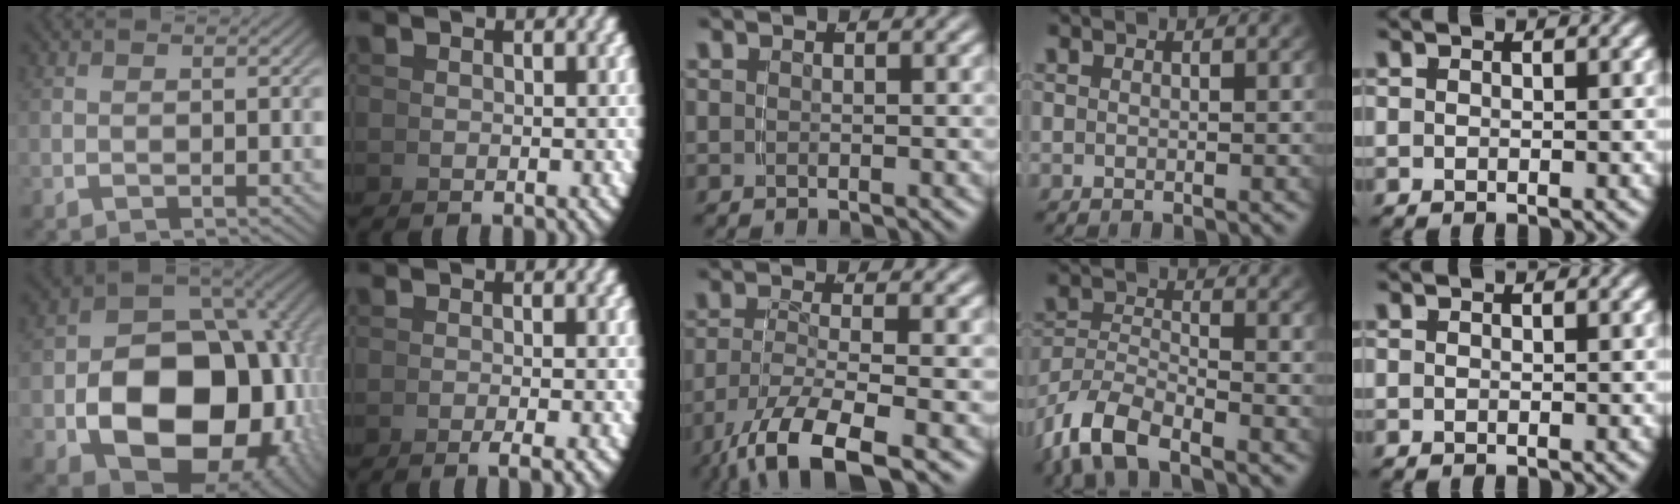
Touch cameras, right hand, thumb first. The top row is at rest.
{"thumb": {"total": 21.4, "force": [-3.4, 14.6, 15.2], "torque": [-0.284, -0.072, -0.025]}, "index": {"total": 2.4, "force": [-1.9, 0.0, 1.5], "torque": [-0.014, 0.009, -0.034]}, "middle": {"total": 7.7, "force": [-4.6, 2.6, 5.6], "torque": [-0.105, -0.040, -0.049]}, "ring": {"total": 6.7, "force": [-3.9, 4.3, 3.3], "torque": [-0.096, -0.029, -0.062]}}